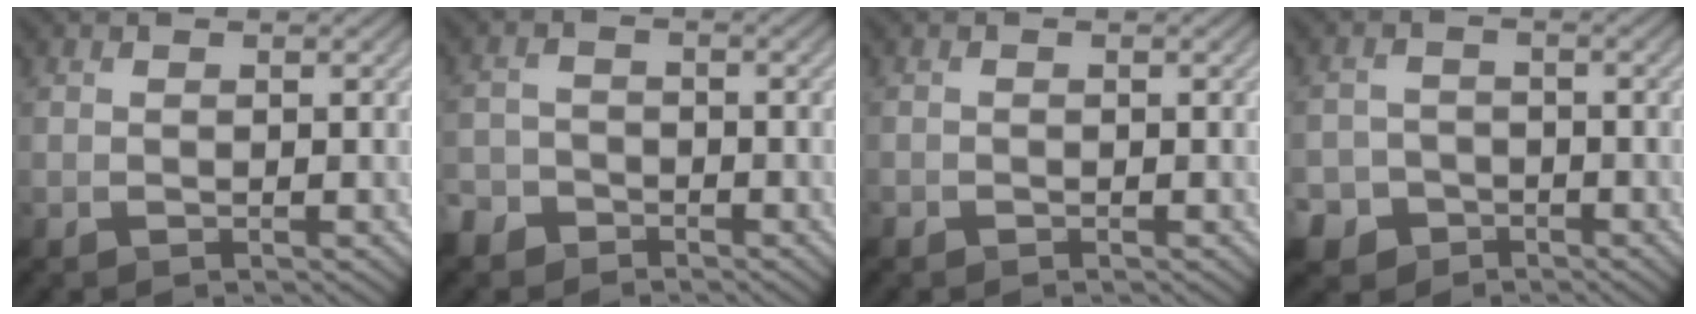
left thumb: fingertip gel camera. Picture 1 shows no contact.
{"total": 3.6, "force": [-2.8, 2.2, 0.7], "torque": [-0.018, -0.002, -0.064]}
{"total": 0.5, "force": [-0.4, 0.3, 0.0], "torque": [0.001, -0.004, -0.008]}
{"total": 5.4, "force": [-3.3, 4.2, 1.0], "torque": [-0.012, -0.009, -0.073]}